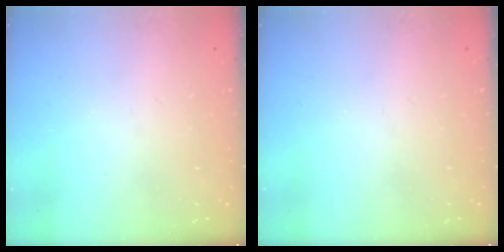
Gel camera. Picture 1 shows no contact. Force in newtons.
{"total": 0.0}